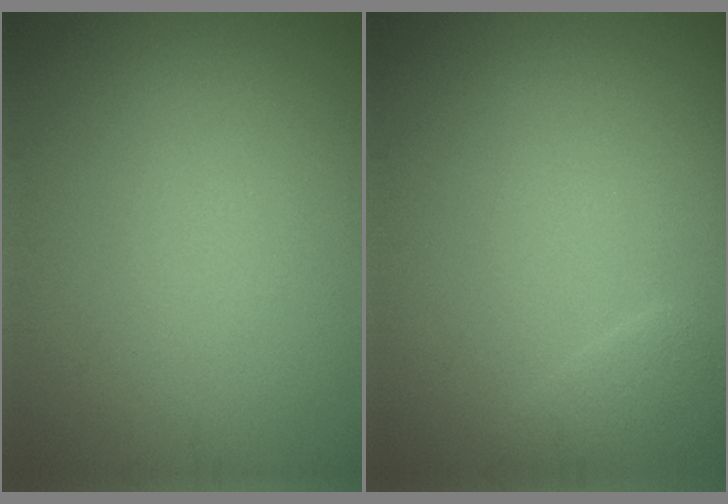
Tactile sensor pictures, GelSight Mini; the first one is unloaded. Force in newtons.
{"total": 1.3, "press": 1.3, "slide": 0.2}